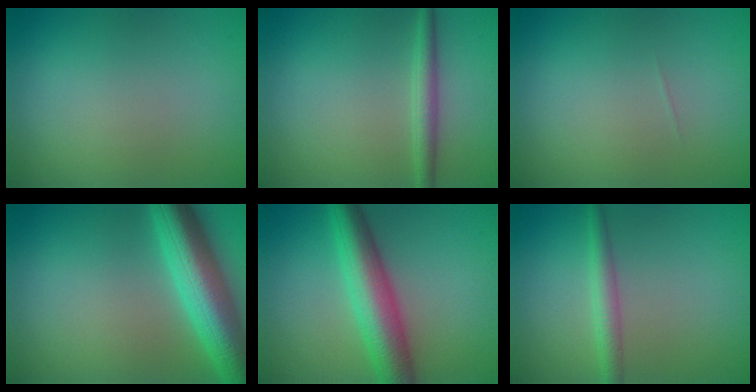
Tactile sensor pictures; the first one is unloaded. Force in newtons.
{"total": 2.1, "press": 2.1, "slide": 0.0}
{"total": 0.0}
{"total": 8.2, "press": 8.2, "slide": 0.3}
{"total": 7.4, "press": 7.4, "slide": 0.0}
{"total": 2.3, "press": 2.3, "slide": 0.0}